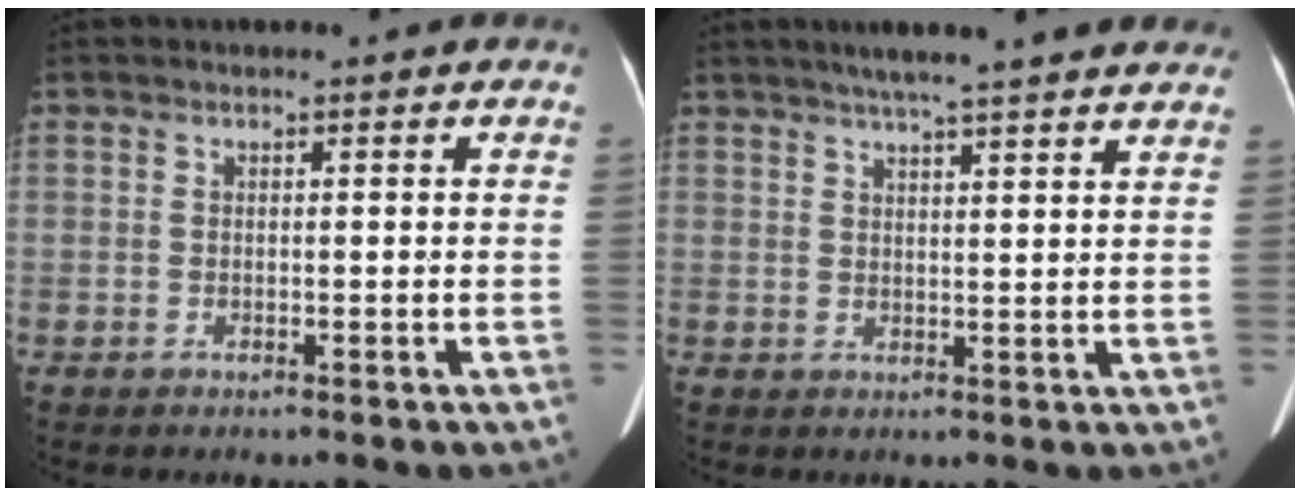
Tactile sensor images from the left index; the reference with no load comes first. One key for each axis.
{"total": 15.0, "fx": 12.6, "fy": 1.3, "fz": 8.1, "tx": -0.117, "ty": 0.029, "tz": 0.154}